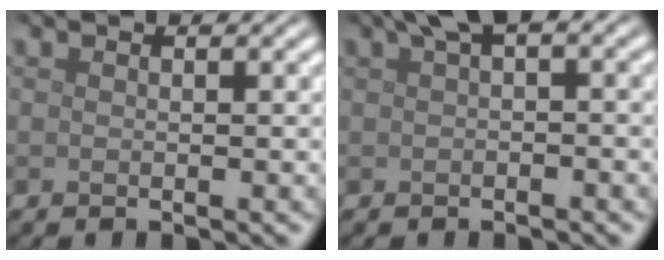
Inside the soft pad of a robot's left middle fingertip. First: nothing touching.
{"total": 2.7, "force": [0.9, 0.8, 2.5], "torque": [-0.034, 0.009, 0.012]}